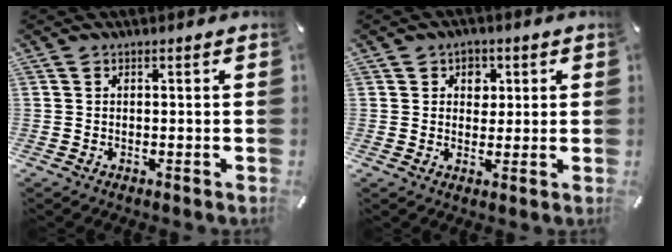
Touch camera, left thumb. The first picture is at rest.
{"total": 4.2, "force": [1.3, 3.7, 1.6], "torque": [-0.007, -0.004, 0.016]}